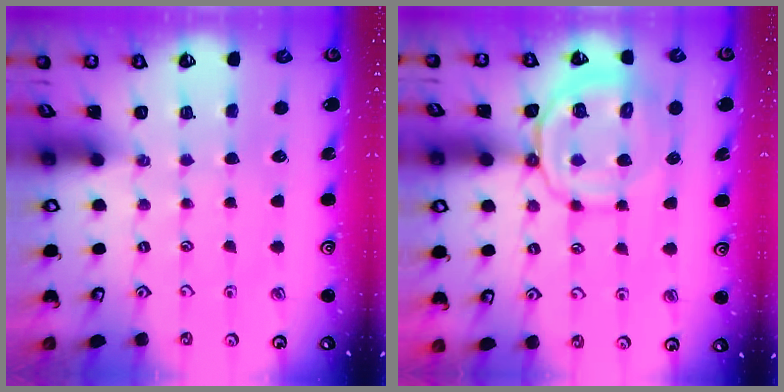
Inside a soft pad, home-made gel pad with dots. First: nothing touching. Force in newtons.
{"total": 11.5, "press": 11.4, "slide": 1.5}